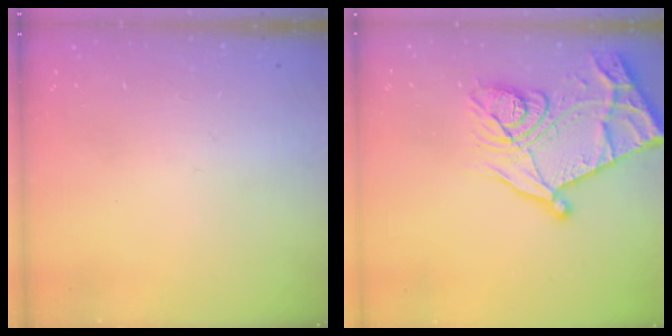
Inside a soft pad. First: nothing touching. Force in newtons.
{"total": 22.3, "press": 22.3, "slide": 0.4}